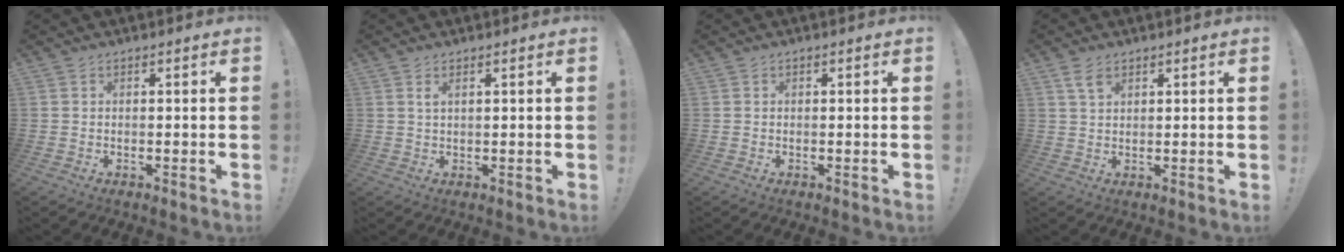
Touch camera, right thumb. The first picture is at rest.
{"total": 1.6, "force": [1.0, 0.2, 1.2], "torque": [-0.019, -0.003, 0.016]}
{"total": 0.0}
{"total": 4.1, "force": [2.4, 2.2, 2.6], "torque": [-0.039, -0.007, 0.044]}